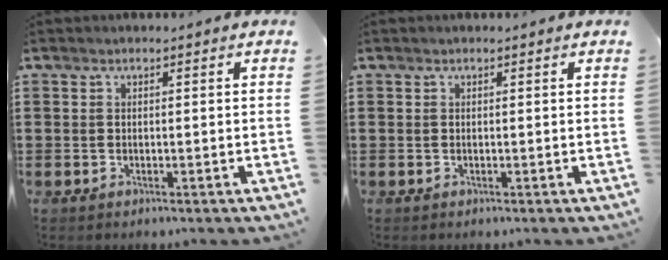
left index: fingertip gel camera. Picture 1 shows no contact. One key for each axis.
{"total": 0.0}